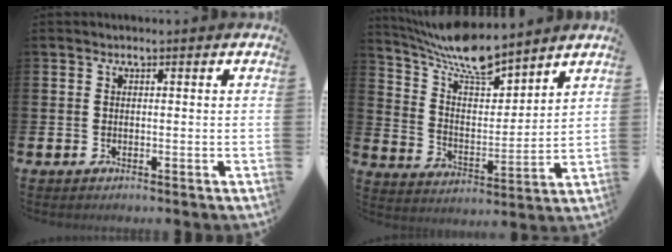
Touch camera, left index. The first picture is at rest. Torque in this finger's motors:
{"motor_torque": [1.08, -1.06, 0.65, 0.07]}